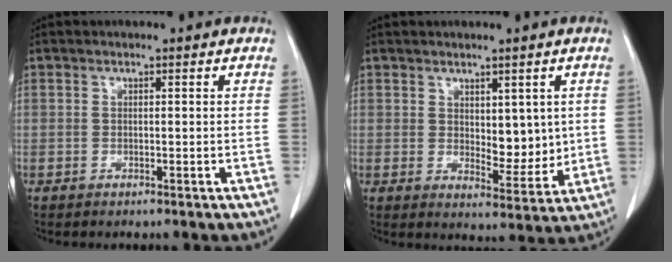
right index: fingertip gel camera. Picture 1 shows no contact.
{"total": 6.0, "force": [1.2, 3.1, 5.0], "torque": [-0.065, -0.008, 0.029]}